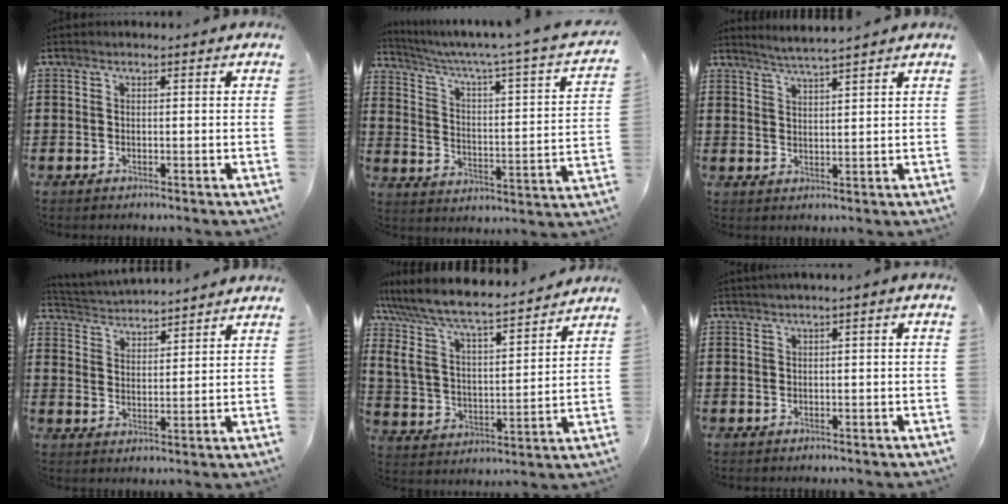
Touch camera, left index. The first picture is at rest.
{"total": 3.6, "force": [2.4, -0.4, 2.6], "torque": [-0.064, -0.036, 0.026]}
{"total": 2.8, "force": [2.7, -0.7, 0.4], "torque": [-0.014, -0.009, 0.048]}
{"total": 3.5, "force": [3.5, 0.1, -0.5], "torque": [-0.008, -0.018, 0.061]}
{"total": 7.0, "force": [5.9, 1.5, 3.5], "torque": [-0.096, -0.048, 0.095]}
{"total": 0.9, "force": [-0.1, -0.1, 0.8], "torque": [-0.011, -0.006, 0.000]}